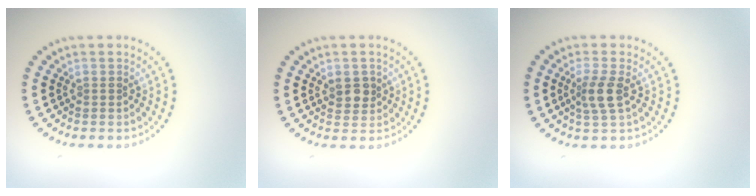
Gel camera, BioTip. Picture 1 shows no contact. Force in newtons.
{"total": 1.8, "press": 1.8, "slide": 0.5}
{"total": 2.4, "press": 1.9, "slide": 1.4}